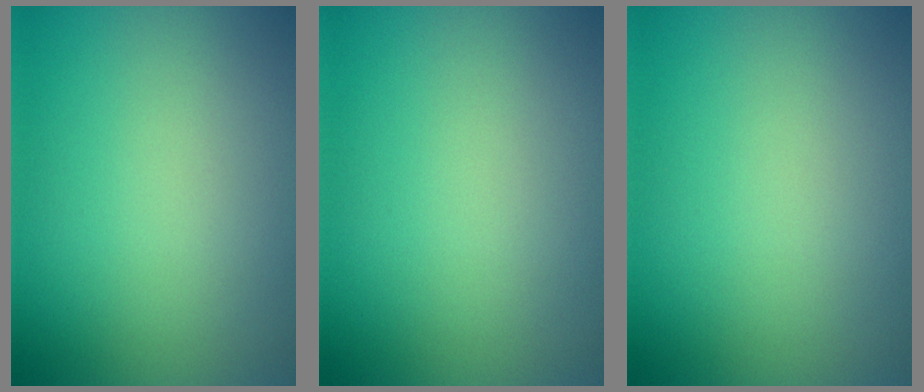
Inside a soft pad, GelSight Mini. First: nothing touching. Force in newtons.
{"total": 0.0}
{"total": 0.0}